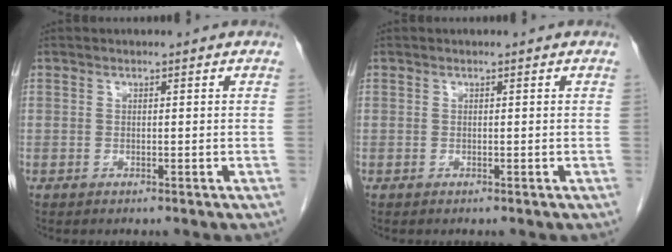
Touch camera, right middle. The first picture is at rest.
{"total": 0.0}